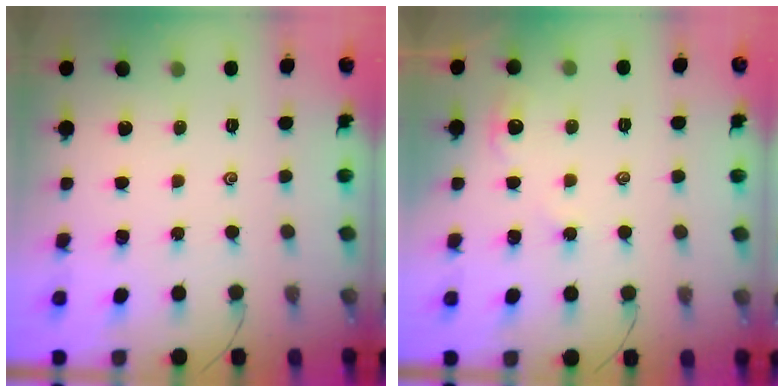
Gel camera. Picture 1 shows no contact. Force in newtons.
{"total": 1.8, "press": 1.8, "slide": 0.2}